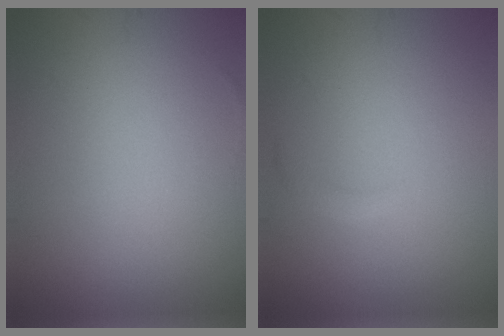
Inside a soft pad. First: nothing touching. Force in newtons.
{"total": 0.8, "press": 0.8, "slide": 0.1}